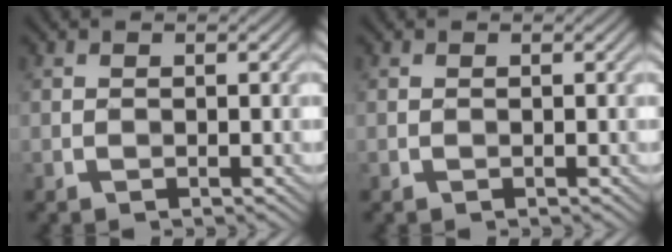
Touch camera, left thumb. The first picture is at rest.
{"total": 0.0}